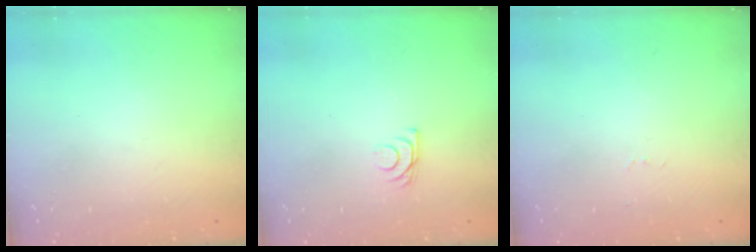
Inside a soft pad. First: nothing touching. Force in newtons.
{"total": 6.1, "press": 6.0, "slide": 0.8}
{"total": 2.6, "press": 2.6, "slide": 0.4}